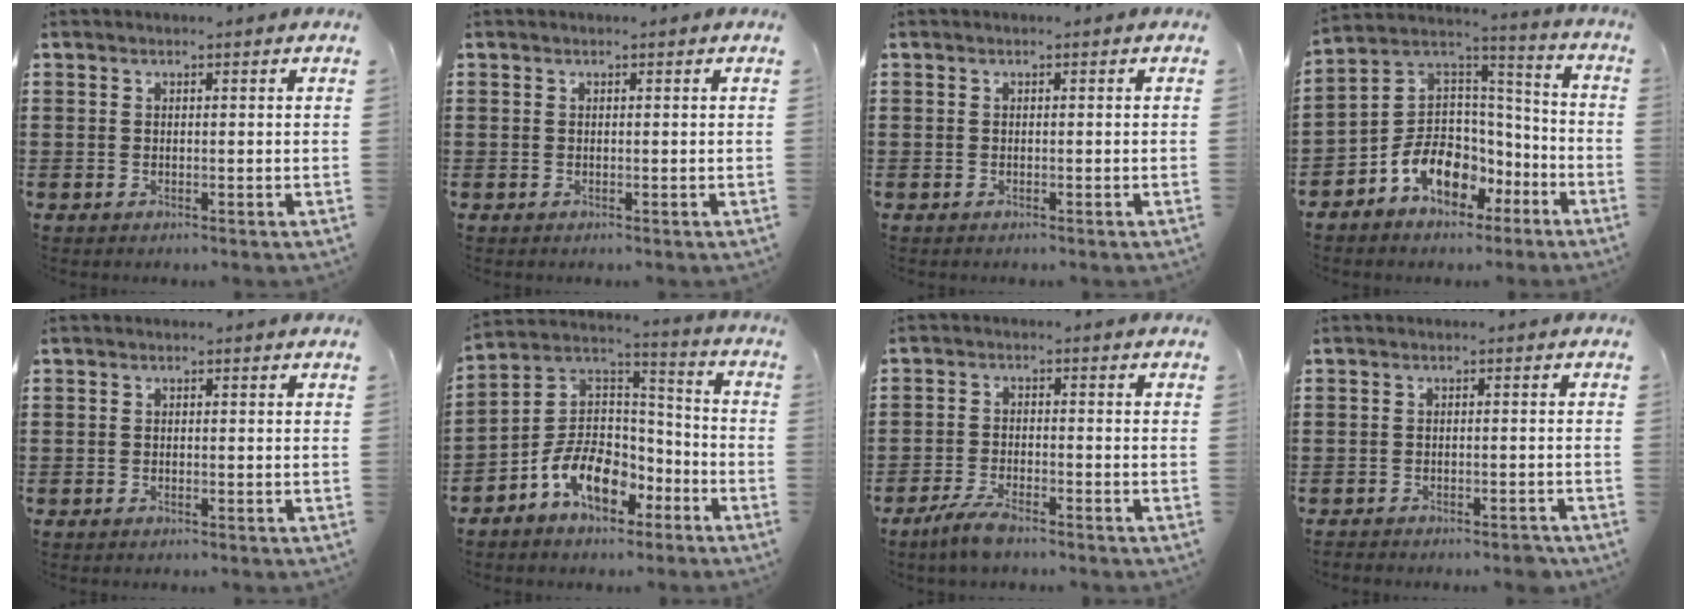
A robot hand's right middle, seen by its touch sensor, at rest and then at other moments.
{"total": 0.0}
{"total": 0.0}
{"total": 9.8, "force": [-5.5, 6.9, 4.3], "torque": [-0.106, 0.006, -0.104]}
{"total": 0.6, "force": [-0.5, 0.2, 0.3], "torque": [-0.006, -0.003, -0.009]}
{"total": 9.8, "force": [-6.0, 5.9, 5.1], "torque": [-0.124, 0.006, -0.119]}
{"total": 4.1, "force": [-3.4, 0.8, 2.1], "torque": [-0.056, -0.003, -0.069]}
{"total": 2.2, "force": [-2.2, 0.4, 0.1], "torque": [-0.008, 0.001, -0.046]}